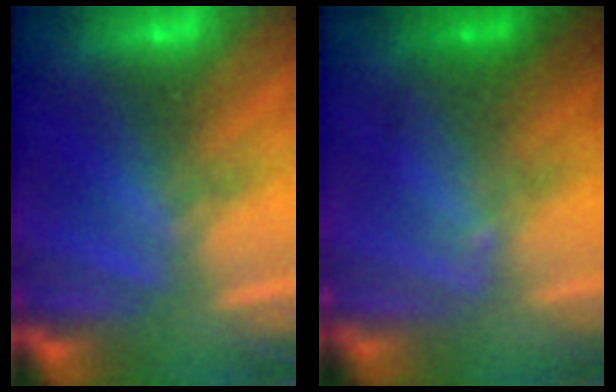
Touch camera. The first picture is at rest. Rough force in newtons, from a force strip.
{"total": 2.1}